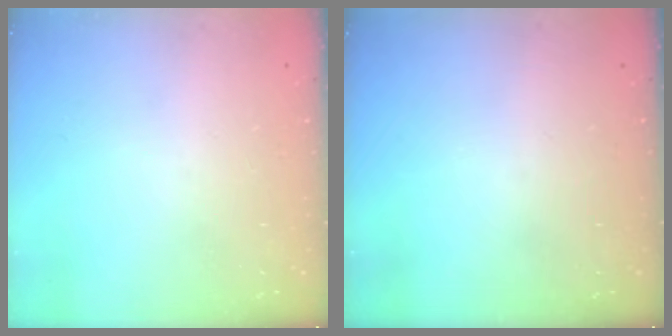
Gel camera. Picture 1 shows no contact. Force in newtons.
{"total": 0.0}